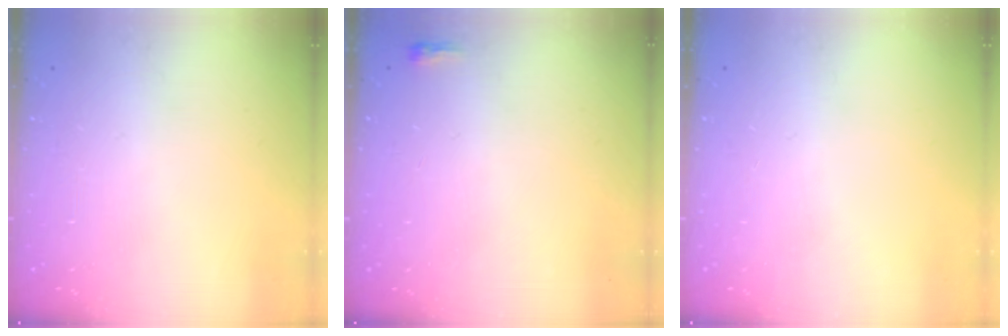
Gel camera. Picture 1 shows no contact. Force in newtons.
{"total": 2.3, "press": 2.2, "slide": 0.7}
{"total": 0.0}